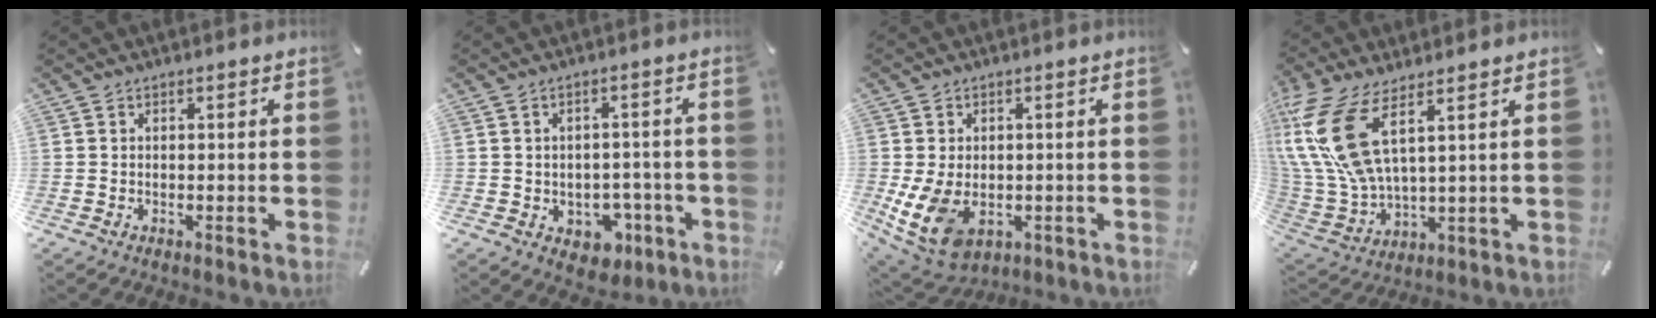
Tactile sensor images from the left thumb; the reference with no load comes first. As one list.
[{"total": 6.0, "force": [-1.3, 5.3, 2.4], "torque": [-0.015, 0.004, -0.020]}, {"total": 10.1, "force": [-2.4, 7.2, 6.7], "torque": [-0.149, 0.000, -0.039]}, {"total": 16.4, "force": [7.6, 7.1, 12.7], "torque": [-0.302, -0.041, 0.130]}]